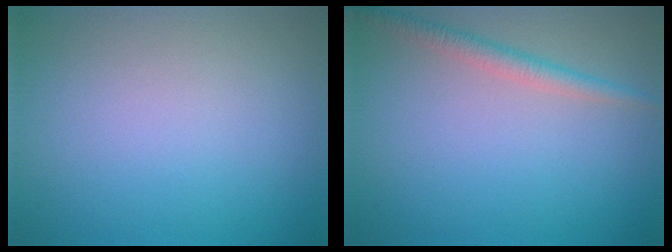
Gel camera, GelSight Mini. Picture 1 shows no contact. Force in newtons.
{"total": 1.9, "press": 1.9, "slide": 0.0}